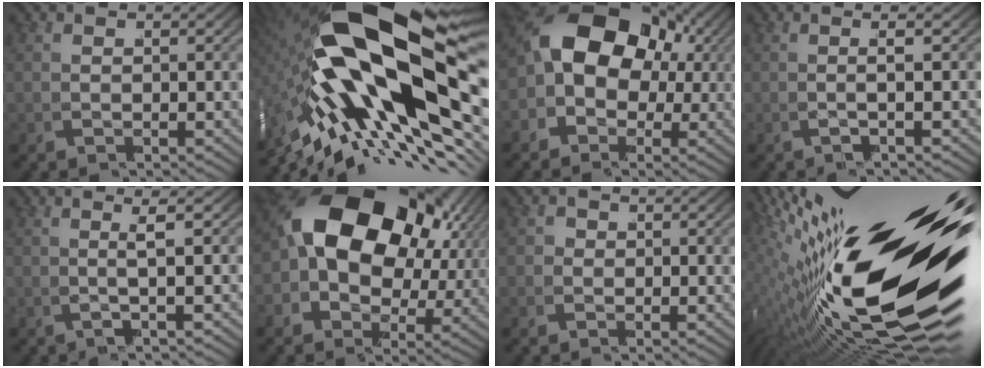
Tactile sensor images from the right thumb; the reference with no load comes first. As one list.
[{"total": 21.2, "force": [-1.8, 10.6, 18.2], "torque": [-0.365, -0.040, -0.003]}, {"total": 11.3, "force": [0.8, 9.0, 6.9], "torque": [-0.123, 0.001, -0.001]}, {"total": 2.0, "force": [0.3, -0.4, 1.9], "torque": [-0.028, 0.018, -0.007]}, {"total": 2.7, "force": [0.9, -0.4, 2.5], "torque": [-0.035, 0.018, 0.005]}, {"total": 16.2, "force": [2.5, 11.1, 11.5], "torque": [-0.210, -0.012, 0.037]}, {"total": 1.3, "force": [-0.3, 1.2, -0.2], "torque": [-0.002, -0.001, -0.010]}, {"total": 25.3, "force": [-1.9, 13.4, 21.5], "torque": [-0.349, -0.057, 0.011]}]